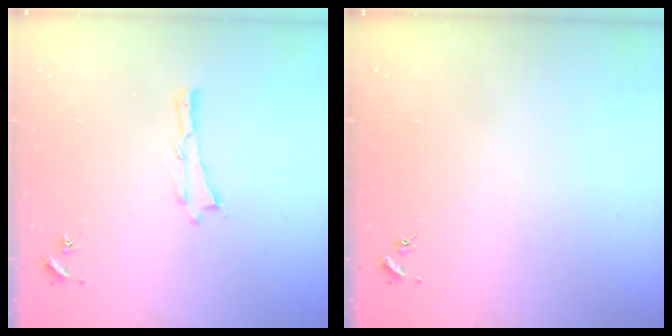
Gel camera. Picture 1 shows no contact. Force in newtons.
{"total": 0.0}